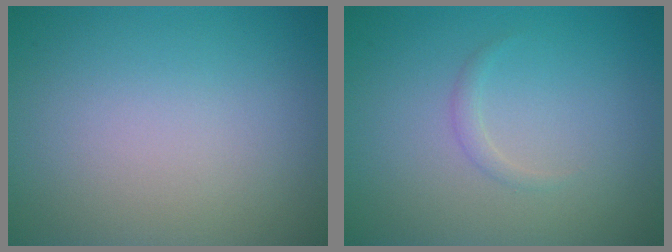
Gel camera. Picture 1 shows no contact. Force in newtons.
{"total": 0.7, "press": 0.7, "slide": 0.0}